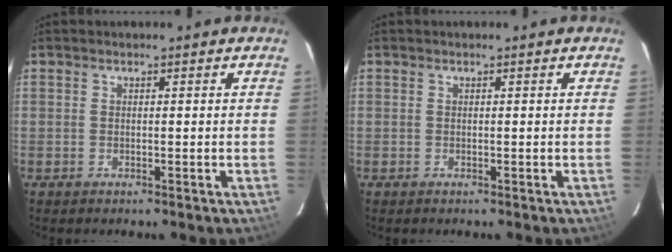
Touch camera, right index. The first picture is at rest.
{"total": 0.0}